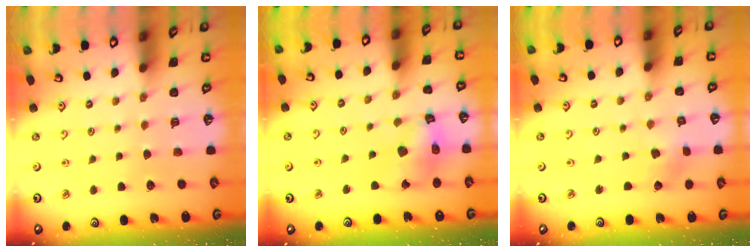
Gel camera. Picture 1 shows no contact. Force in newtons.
{"total": 12.8, "press": 12.8, "slide": 1.4}
{"total": 1.4, "press": 1.4, "slide": 0.2}